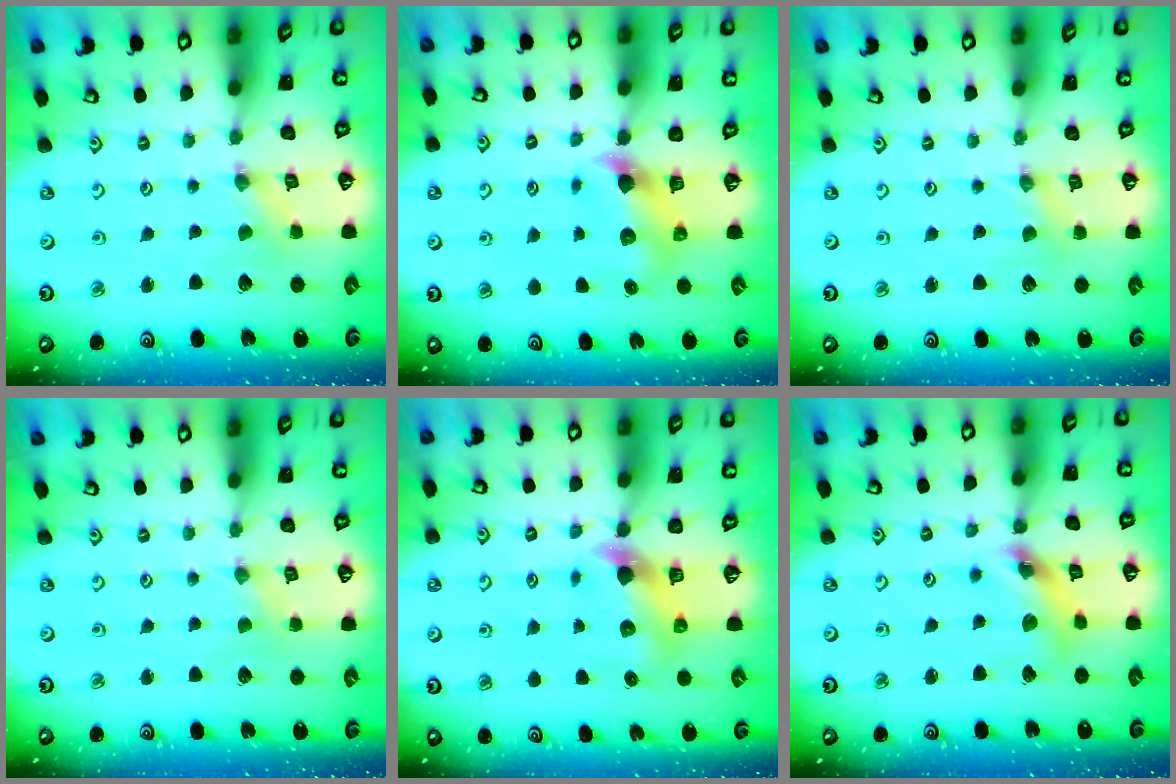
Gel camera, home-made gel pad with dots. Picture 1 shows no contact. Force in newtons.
{"total": 7.2, "press": 7.2, "slide": 0.8}
{"total": 0.9, "press": 0.9, "slide": 0.1}
{"total": 0.0}
{"total": 5.9, "press": 5.9, "slide": 0.7}
{"total": 10.9, "press": 10.8, "slide": 1.4}